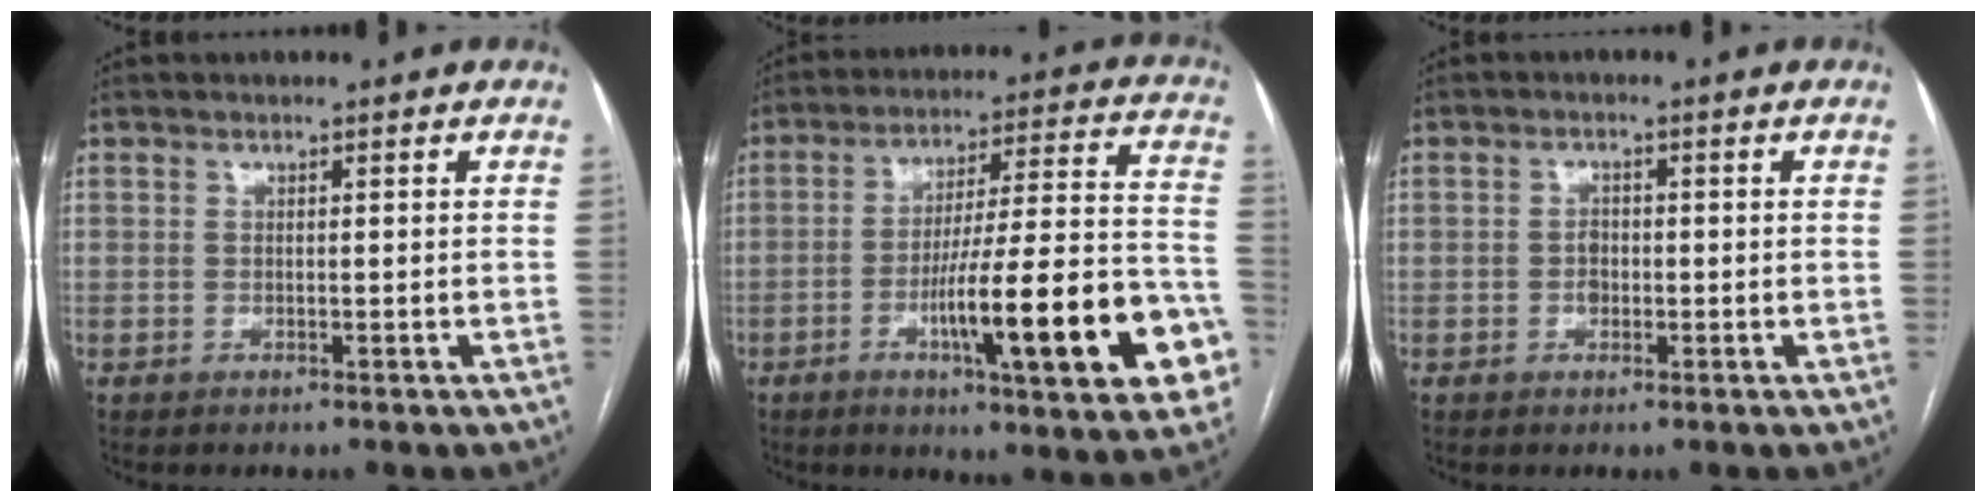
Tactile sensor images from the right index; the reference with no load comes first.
{"total": 21.2, "force": [-7.7, 2.2, 19.6], "torque": [-0.243, 0.010, -0.106]}
{"total": 1.8, "force": [-0.4, 1.3, 1.1], "torque": [-0.015, 0.007, -0.004]}